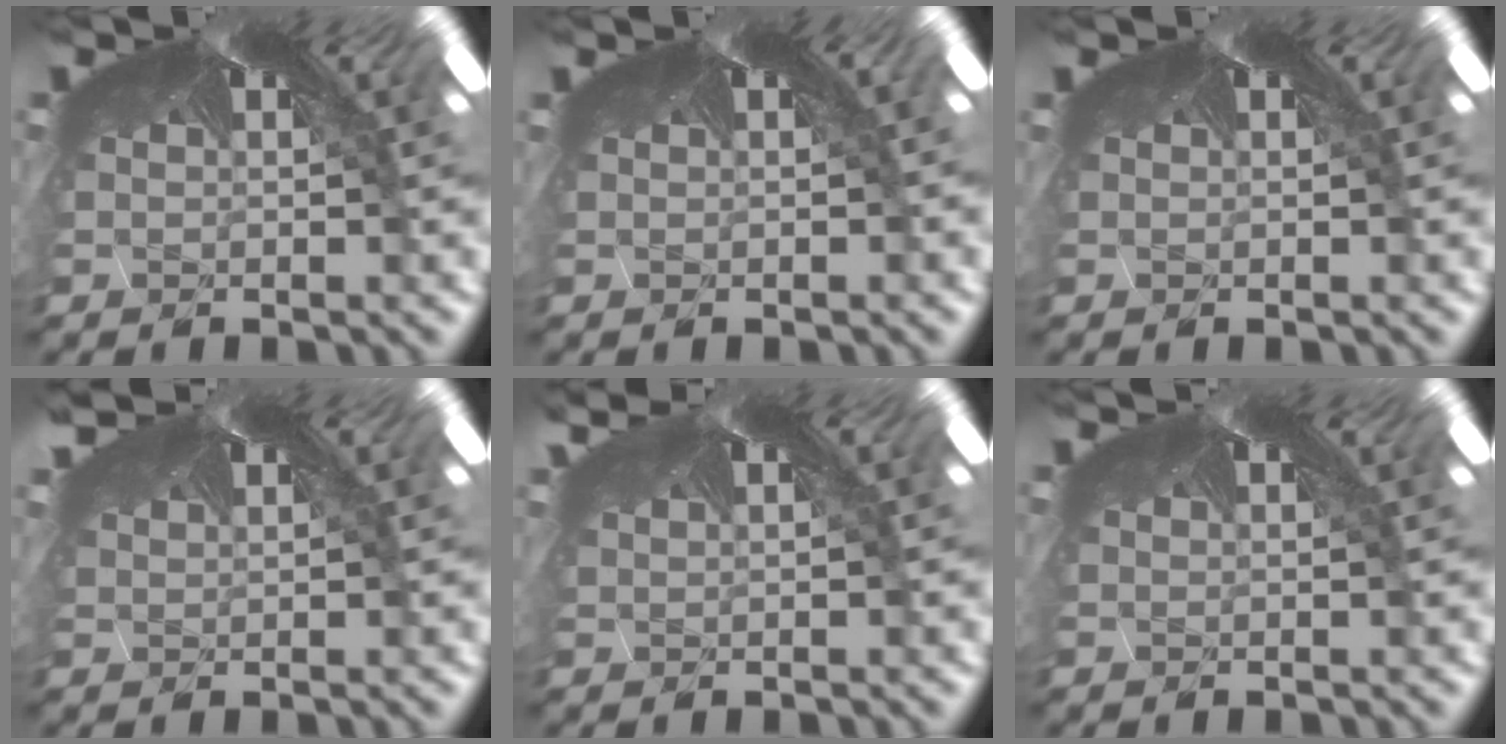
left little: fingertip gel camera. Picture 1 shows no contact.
{"total": 0.7, "force": [-0.3, -0.3, -0.5], "torque": [0.004, -0.002, -0.002]}
{"total": 0.0}
{"total": 1.7, "force": [1.0, 1.2, 0.8], "torque": [-0.033, 0.006, 0.019]}
{"total": 0.8, "force": [0.7, -0.1, -0.4], "torque": [-0.002, -0.004, 0.010]}
{"total": 0.0}